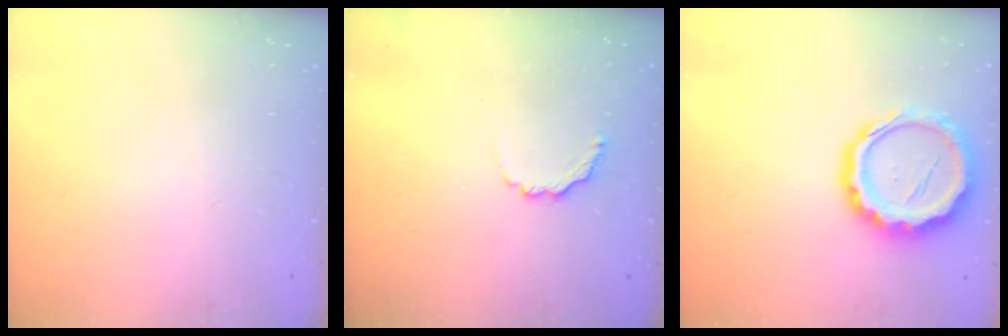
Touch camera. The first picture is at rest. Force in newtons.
{"total": 4.7, "press": 4.6, "slide": 1.1}
{"total": 15.5, "press": 15.2, "slide": 3.0}